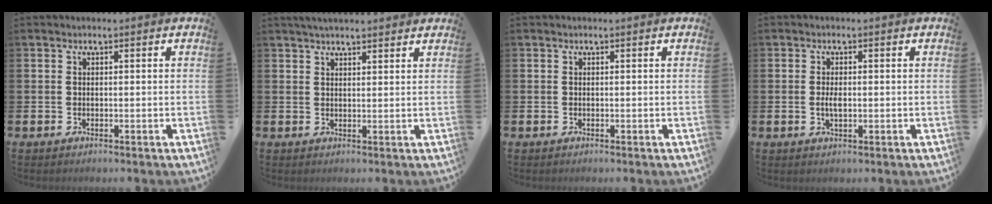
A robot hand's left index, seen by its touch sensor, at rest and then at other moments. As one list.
[{"total": 2.9, "force": [2.7, 0.4, 0.8], "torque": [-0.020, -0.004, 0.050]}, {"total": 0.0}, {"total": 1.9, "force": [-0.1, 0.9, 1.7], "torque": [-0.031, 0.001, -0.002]}]